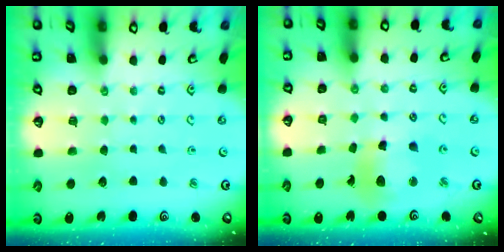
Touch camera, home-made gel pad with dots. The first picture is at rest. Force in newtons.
{"total": 11.1, "press": 11.1, "slide": 0.6}